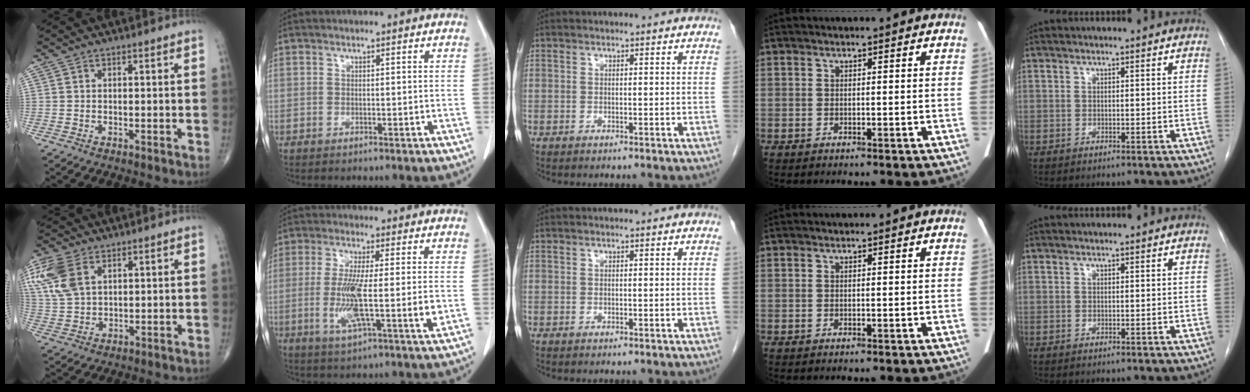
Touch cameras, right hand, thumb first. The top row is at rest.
{"thumb": {"total": 10.1, "force": [4.4, 5.9, 6.9], "torque": [-0.164, -0.001, 0.095]}, "index": {"total": 10.7, "force": [-1.5, 1.0, 10.6], "torque": [-0.200, -0.016, -0.029]}}